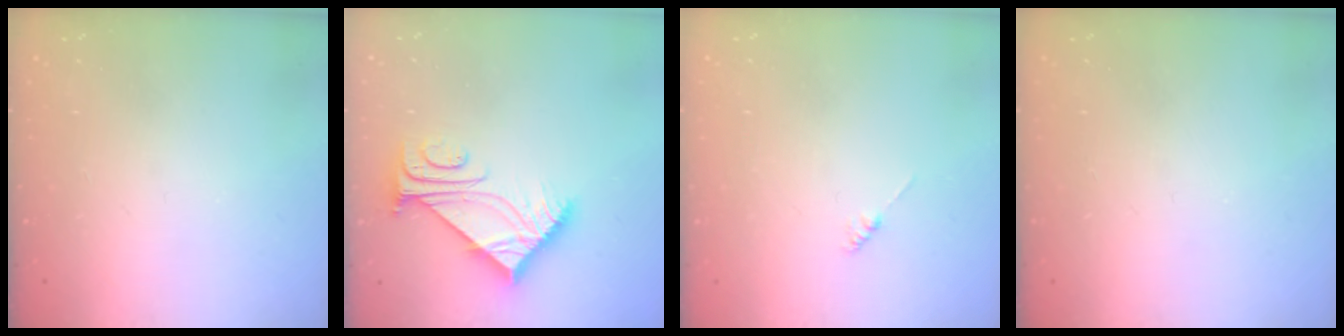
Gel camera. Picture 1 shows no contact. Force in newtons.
{"total": 7.6, "press": 7.6, "slide": 0.7}
{"total": 0.0}
{"total": 0.0}